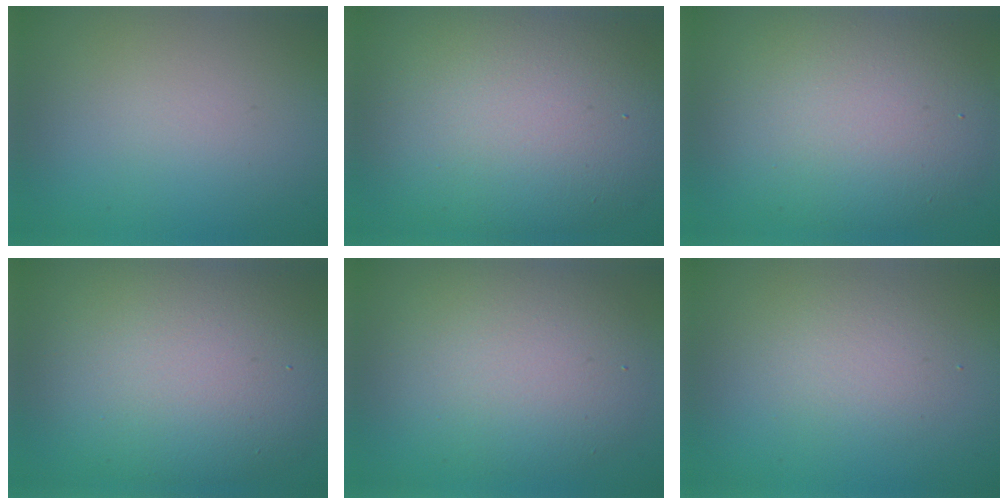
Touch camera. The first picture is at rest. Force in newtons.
{"total": 11.8, "press": 11.8, "slide": 0.7}
{"total": 9.4, "press": 9.4, "slide": 0.6}
{"total": 10.7, "press": 10.7, "slide": 0.5}
{"total": 6.7, "press": 6.7, "slide": 0.5}
{"total": 2.4, "press": 2.4, "slide": 0.2}